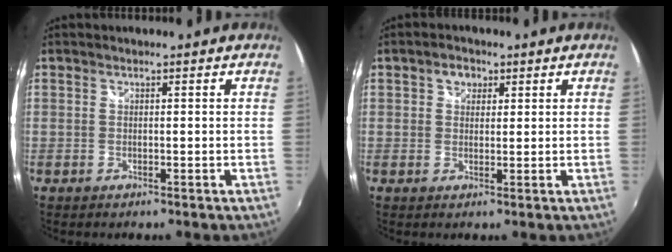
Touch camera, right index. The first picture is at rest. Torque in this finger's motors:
{"motor_torque": [0.01, 0.01, 0.00, 0.02]}